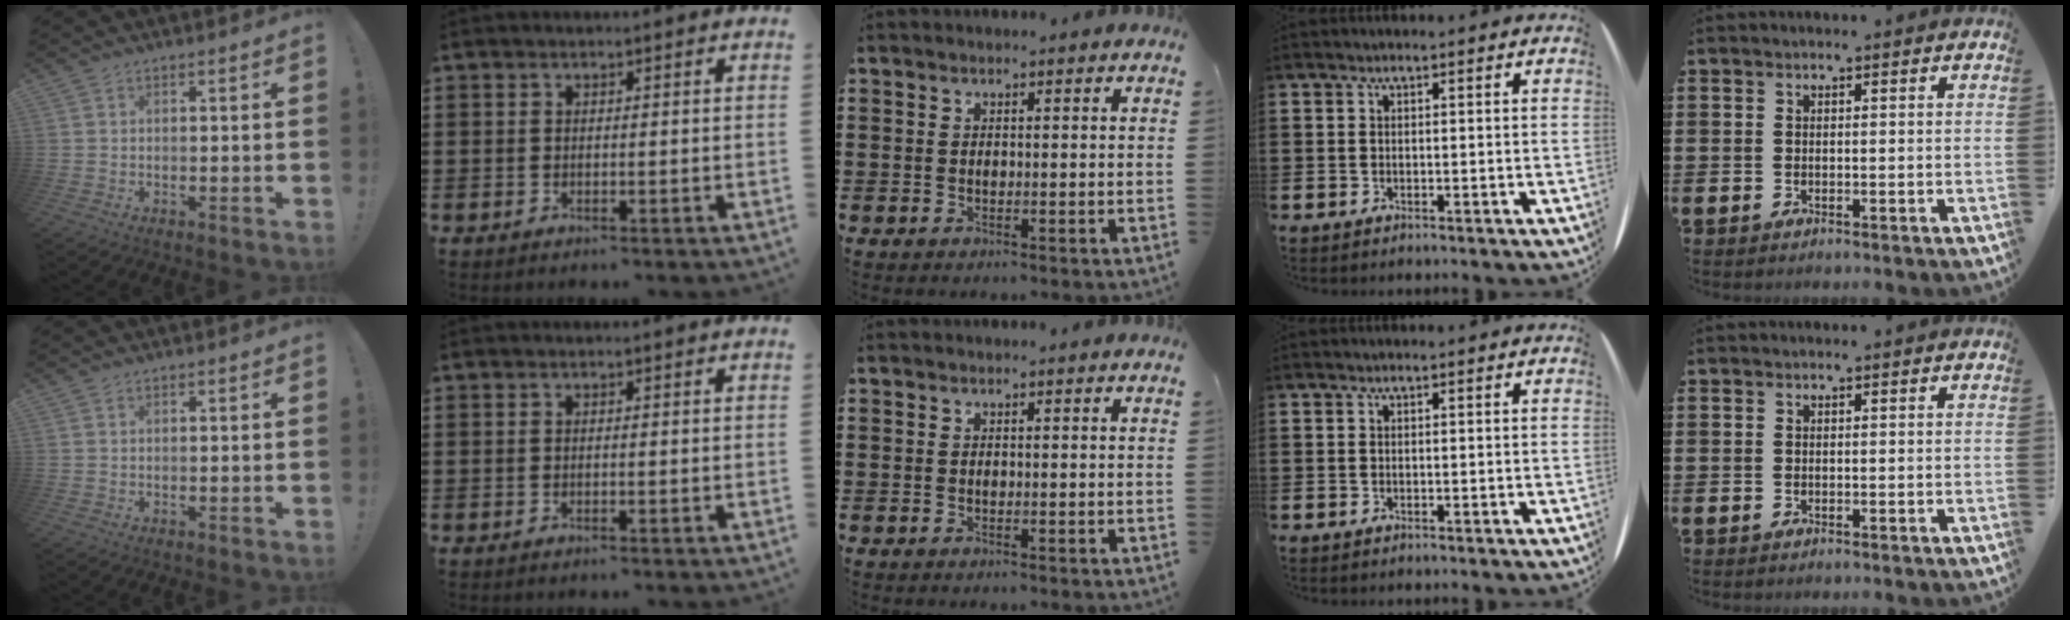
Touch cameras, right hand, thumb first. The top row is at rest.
{}